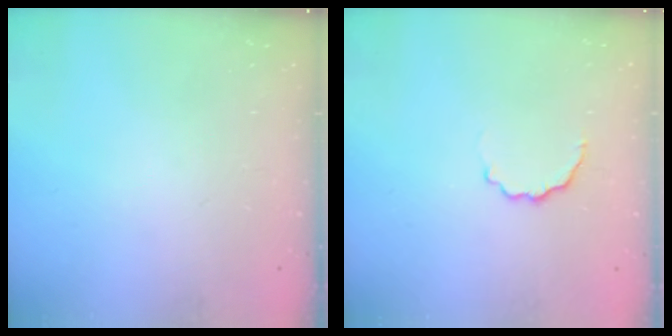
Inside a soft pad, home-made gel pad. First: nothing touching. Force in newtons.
{"total": 3.7, "press": 3.5, "slide": 1.1}